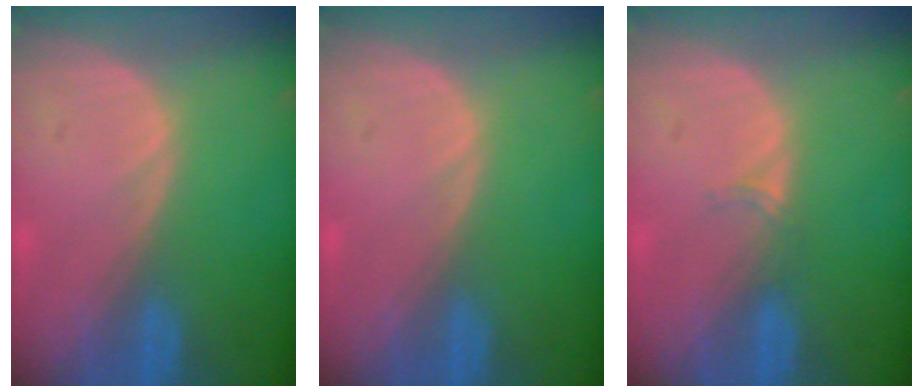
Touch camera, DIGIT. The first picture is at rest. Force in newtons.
{"total": 0.0}
{"total": 1.3, "press": 1.0, "slide": 0.9}